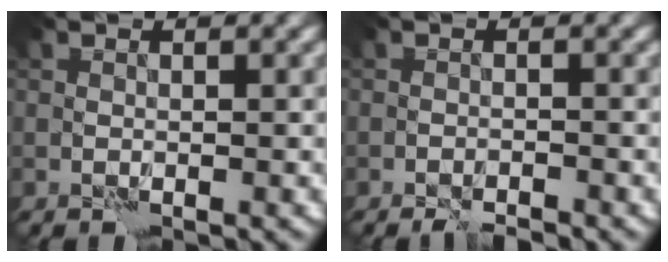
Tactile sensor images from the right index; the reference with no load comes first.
{"total": 2.0, "force": [-1.9, 0.1, 0.7], "torque": [-0.015, -0.002, -0.031]}